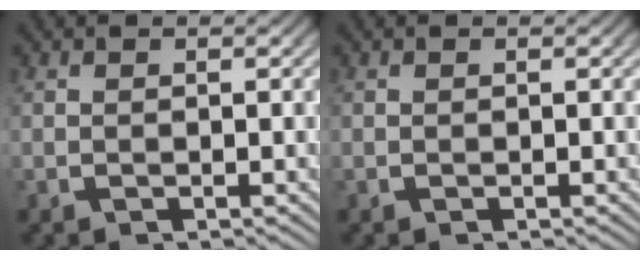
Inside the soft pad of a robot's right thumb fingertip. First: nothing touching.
{"total": 0.0}